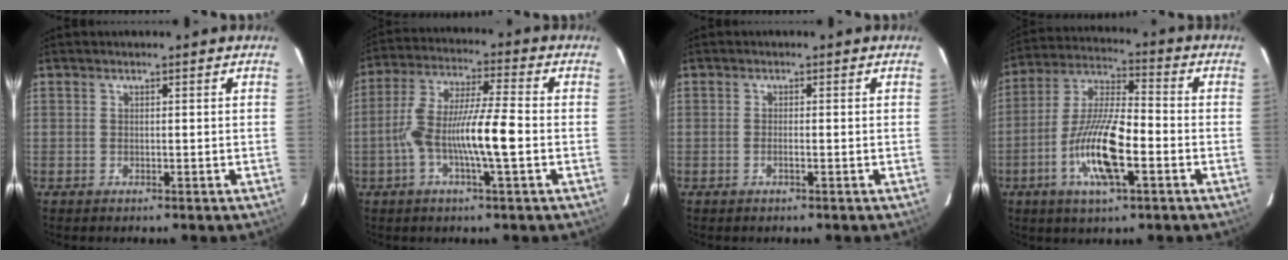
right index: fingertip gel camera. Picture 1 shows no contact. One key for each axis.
{"total": 11.4, "fx": -2.6, "fy": 0.9, "fz": 11.0, "tx": -0.217, "ty": 0.011, "tz": -0.054}
{"total": 0.8, "fx": -0.3, "fy": 0.0, "fz": 0.7, "tx": -0.015, "ty": 0.001, "tz": -0.006}
{"total": 13.6, "fx": -4.5, "fy": 2.8, "fz": 12.5, "tx": -0.249, "ty": -0.002, "tz": -0.082}